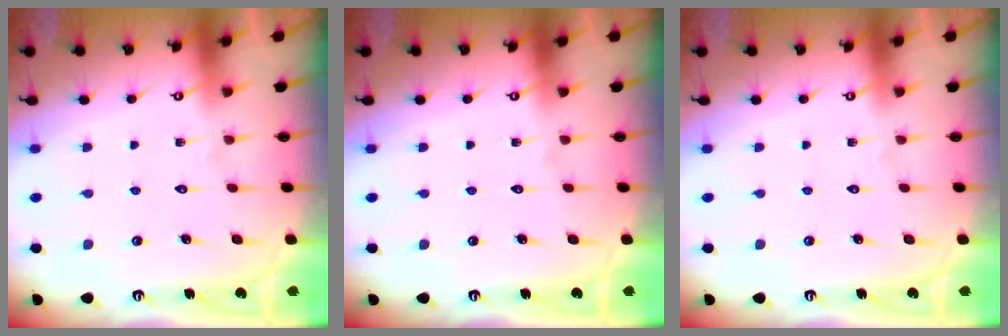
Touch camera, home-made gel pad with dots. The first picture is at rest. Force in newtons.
{"total": 0.0}
{"total": 0.0}